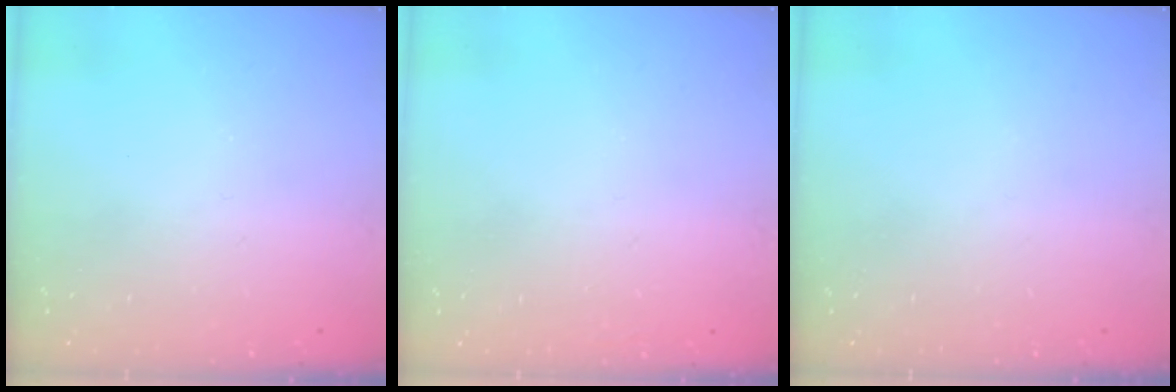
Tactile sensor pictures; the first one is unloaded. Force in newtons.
{"total": 1.6, "press": 1.6, "slide": 0.1}
{"total": 0.0}